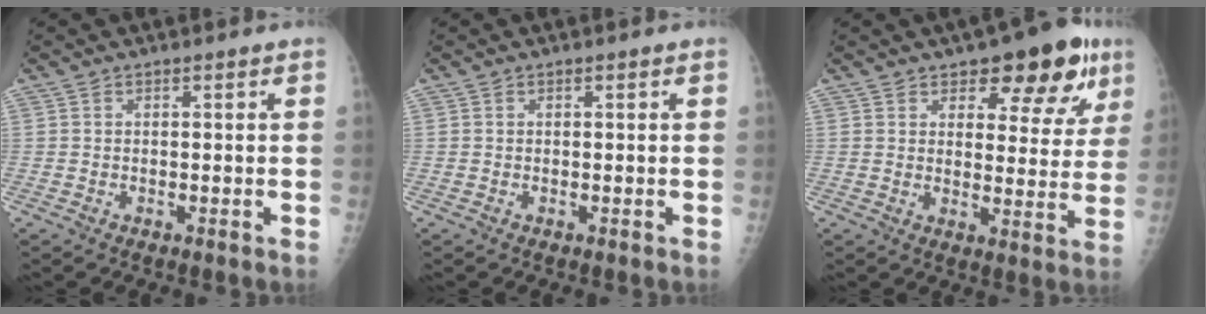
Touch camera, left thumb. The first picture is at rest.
{"total": 0.0}
{"total": 13.2, "force": [7.8, 6.2, 8.6], "torque": [-0.051, -0.030, 0.102]}